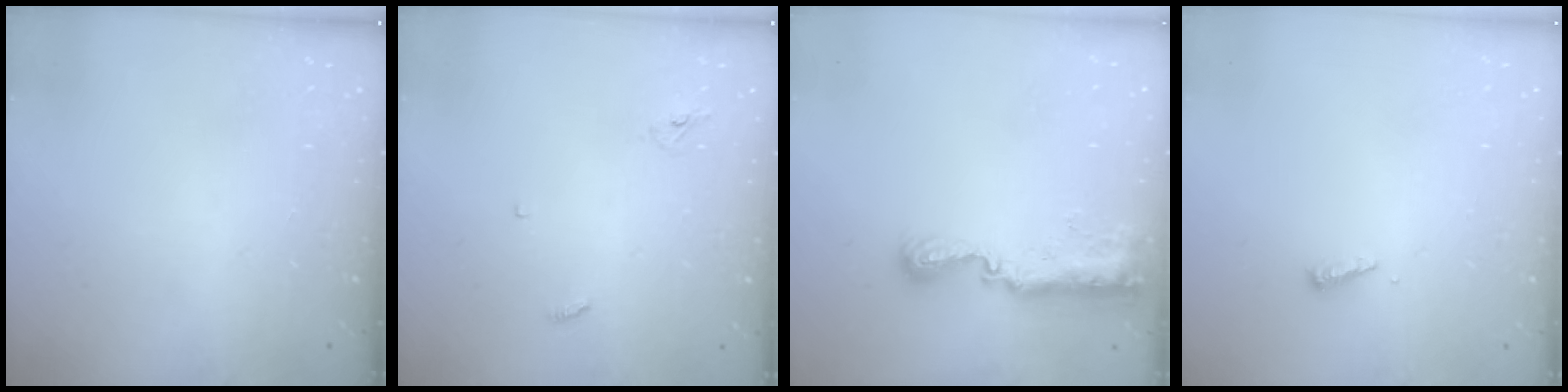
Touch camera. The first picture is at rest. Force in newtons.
{"total": 2.9, "press": 2.9, "slide": 0.2}
{"total": 8.9, "press": 8.9, "slide": 0.8}
{"total": 4.0, "press": 4.0, "slide": 0.4}